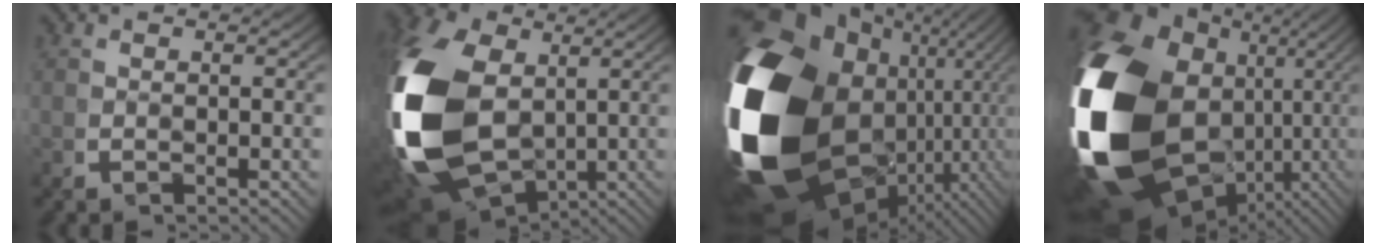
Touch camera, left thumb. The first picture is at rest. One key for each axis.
{"total": 19.2, "fx": -0.1, "fy": 14.0, "fz": 13.1, "tx": -0.345, "ty": -0.068, "tz": 0.036}
{"total": 31.4, "fx": -2.6, "fy": 20.0, "fz": 24.0, "tx": -0.449, "ty": -0.069, "tz": -0.001}
{"total": 28.2, "fx": -1.3, "fy": 18.6, "fz": 21.2, "tx": -0.452, "ty": -0.077, "tz": 0.021}